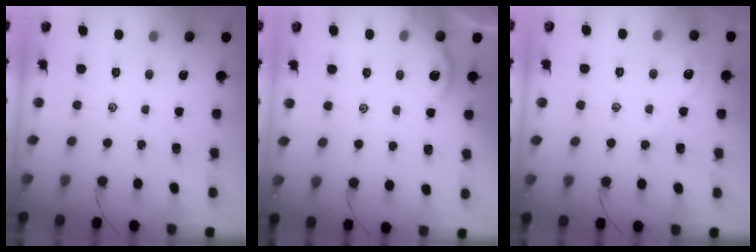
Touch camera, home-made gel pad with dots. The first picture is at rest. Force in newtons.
{"total": 2.8, "press": 2.8, "slide": 0.3}
{"total": 1.8, "press": 1.8, "slide": 0.2}